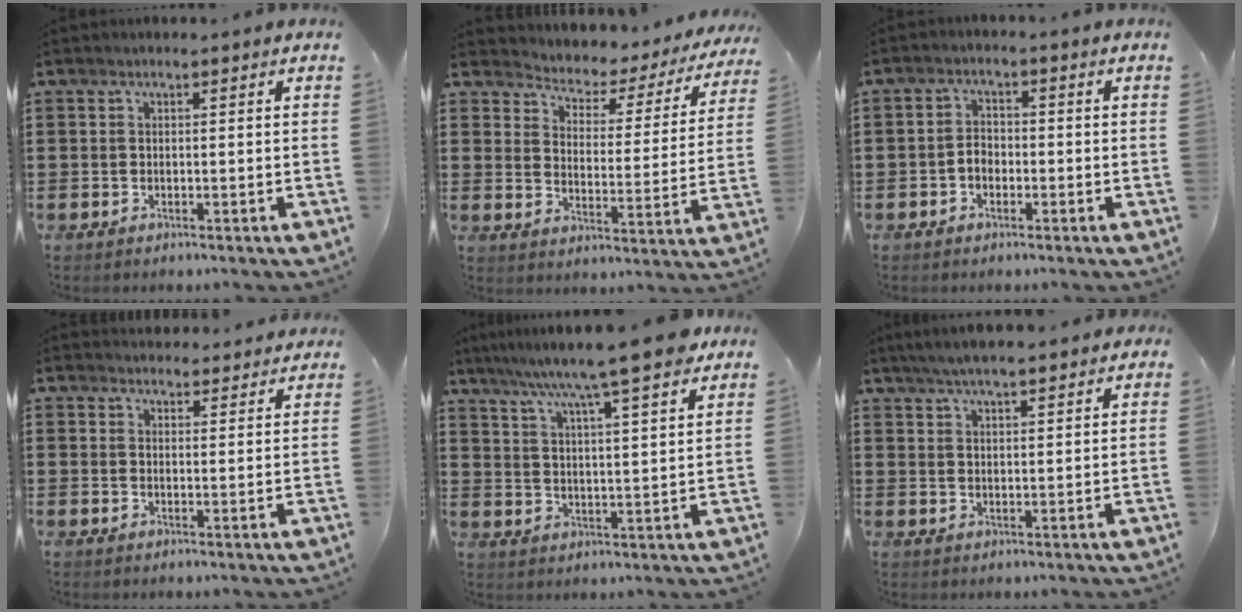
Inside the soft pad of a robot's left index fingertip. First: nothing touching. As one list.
[{"total": 2.7, "force": [2.5, 1.0, 0.1], "torque": [-0.025, -0.029, 0.032]}, {"total": 2.3, "force": [-1.0, 1.6, 1.4], "torque": [-0.030, 0.005, -0.022]}, {"total": 3.1, "force": [3.0, 0.6, 0.0], "torque": [-0.001, -0.013, 0.055]}, {"total": 9.1, "force": [7.7, -0.3, 4.8], "torque": [-0.114, -0.039, 0.124]}, {"total": 4.4, "force": [3.9, 0.4, 2.0], "torque": [-0.048, -0.003, 0.070]}]